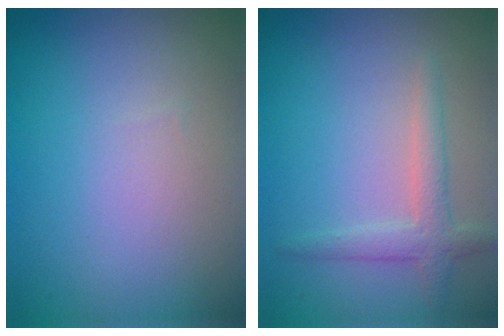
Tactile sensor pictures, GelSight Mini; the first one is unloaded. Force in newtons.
{"total": 2.3, "press": 2.3, "slide": 0.2}